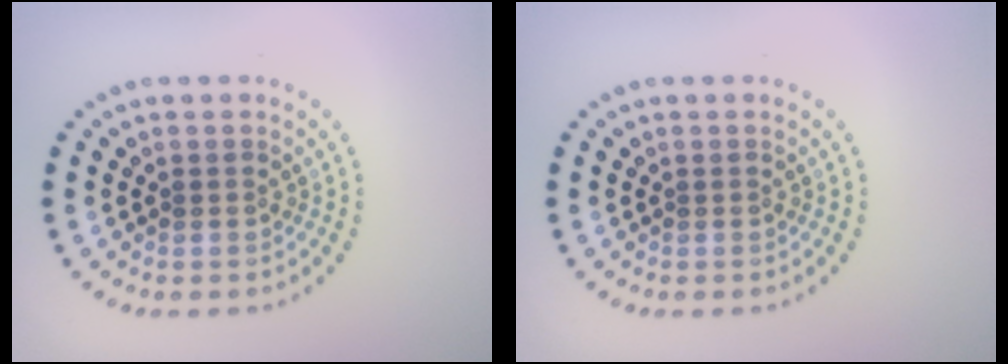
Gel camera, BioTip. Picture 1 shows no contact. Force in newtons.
{"total": 0.0}